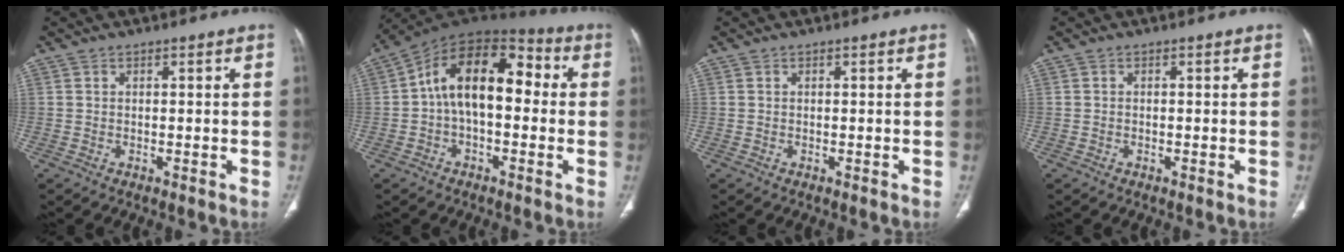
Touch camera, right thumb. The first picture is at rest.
{"total": 15.5, "force": [0.6, 8.9, 12.7], "torque": [-0.178, 0.051, -0.002]}
{"total": 0.0}
{"total": 0.0}